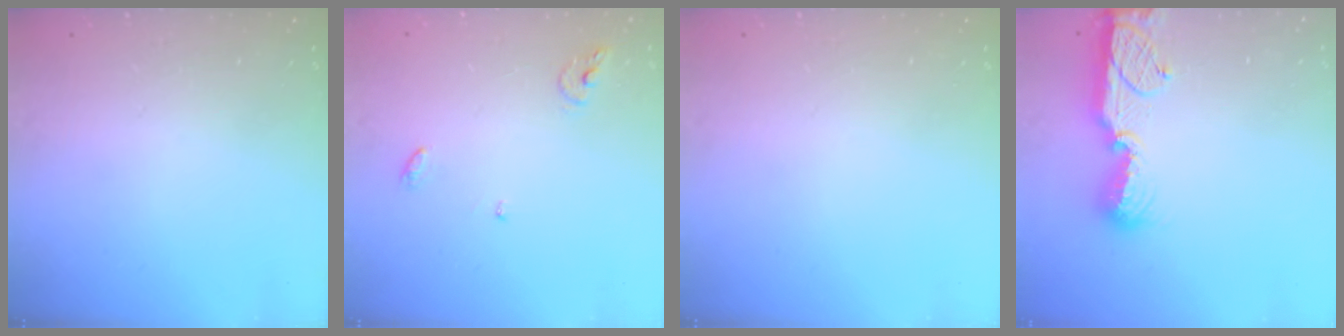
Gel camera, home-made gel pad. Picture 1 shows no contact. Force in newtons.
{"total": 6.2, "press": 6.2, "slide": 0.2}
{"total": 0.0}
{"total": 11.5, "press": 11.4, "slide": 1.2}